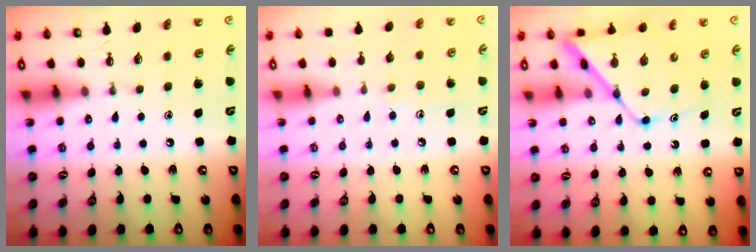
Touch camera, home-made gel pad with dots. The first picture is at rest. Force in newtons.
{"total": 5.8, "press": 5.8, "slide": 0.5}
{"total": 12.2, "press": 12.2, "slide": 1.0}